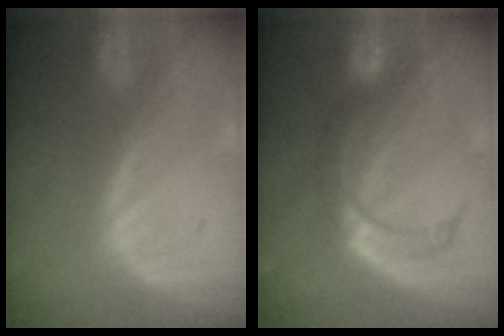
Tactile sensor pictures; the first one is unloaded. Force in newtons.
{"total": 6.1, "press": 6.0, "slide": 1.1}